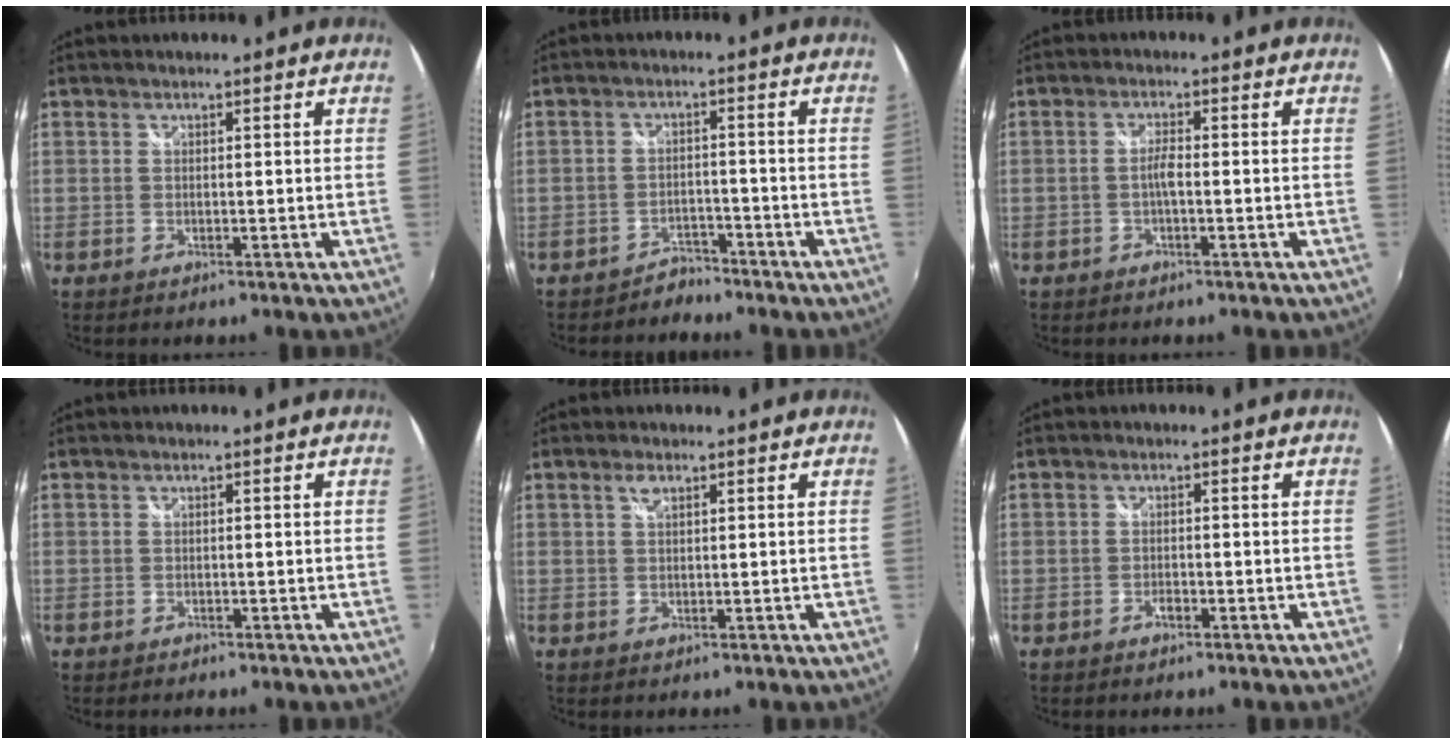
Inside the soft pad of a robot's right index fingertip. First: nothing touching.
{"total": 3.6, "force": [-3.3, 1.5, -0.1], "torque": [-0.002, 0.006, -0.055]}
{"total": 2.0, "force": [-0.6, 0.2, 1.9], "torque": [-0.037, 0.003, -0.013]}
{"total": 0.5, "force": [-0.4, 0.3, 0.0], "torque": [-0.002, -0.001, -0.007]}
{"total": 1.6, "force": [0.8, 0.6, 1.2], "torque": [-0.023, 0.003, 0.014]}
{"total": 1.3, "force": [-0.9, 0.7, 0.6], "torque": [-0.012, -0.001, -0.015]}